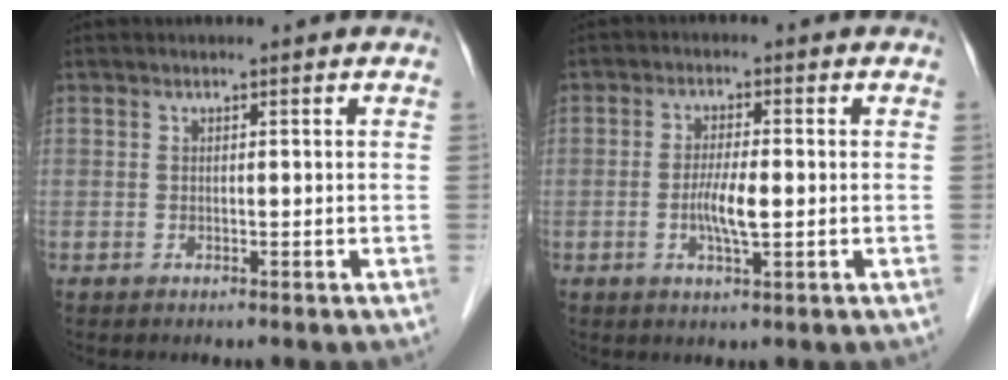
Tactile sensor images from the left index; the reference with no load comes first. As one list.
[{"total": 4.3, "force": [-0.9, 0.6, 4.2], "torque": [-0.087, -0.009, -0.016]}]